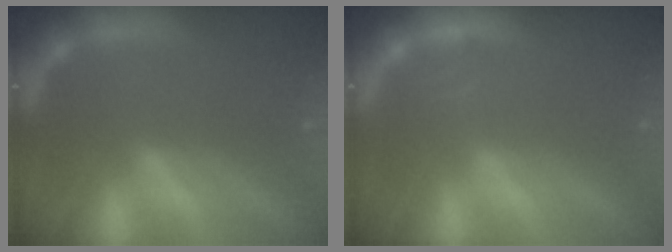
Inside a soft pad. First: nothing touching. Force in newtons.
{"total": 0.9}